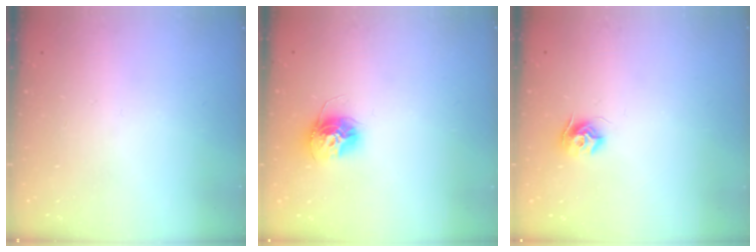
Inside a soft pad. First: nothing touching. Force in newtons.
{"total": 12.1, "press": 12.1, "slide": 1.1}
{"total": 8.1, "press": 8.1, "slide": 0.1}